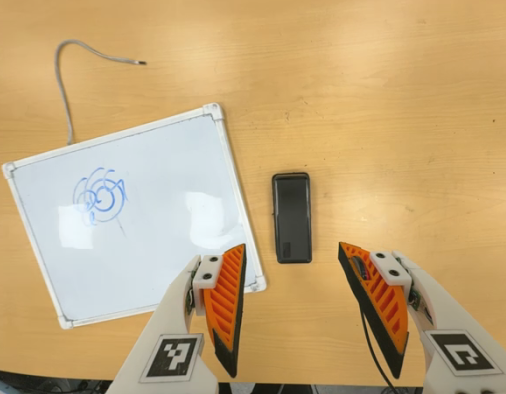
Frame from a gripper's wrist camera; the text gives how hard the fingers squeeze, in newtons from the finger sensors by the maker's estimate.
{"total": 0.0}